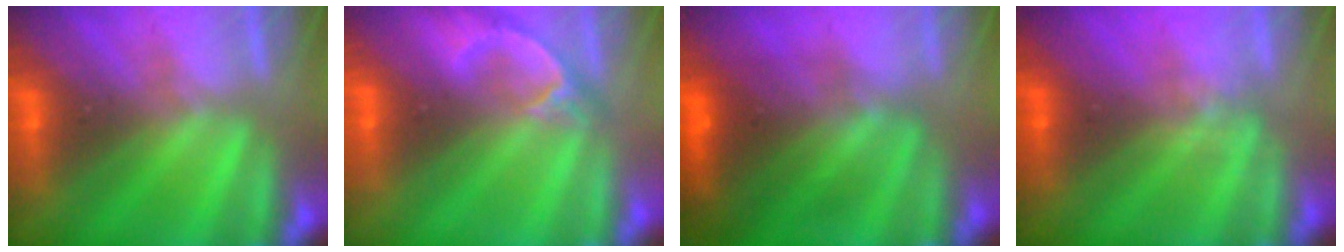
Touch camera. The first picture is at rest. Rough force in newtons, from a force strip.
{"total": 4.8}
{"total": 7.5}
{"total": 1.2}